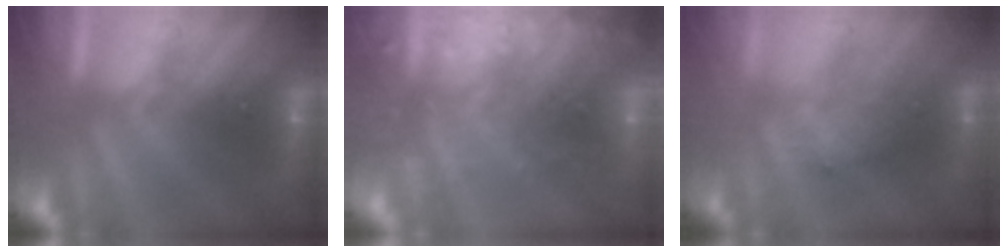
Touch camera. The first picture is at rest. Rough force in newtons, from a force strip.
{"total": 7.7}
{"total": 2.6}